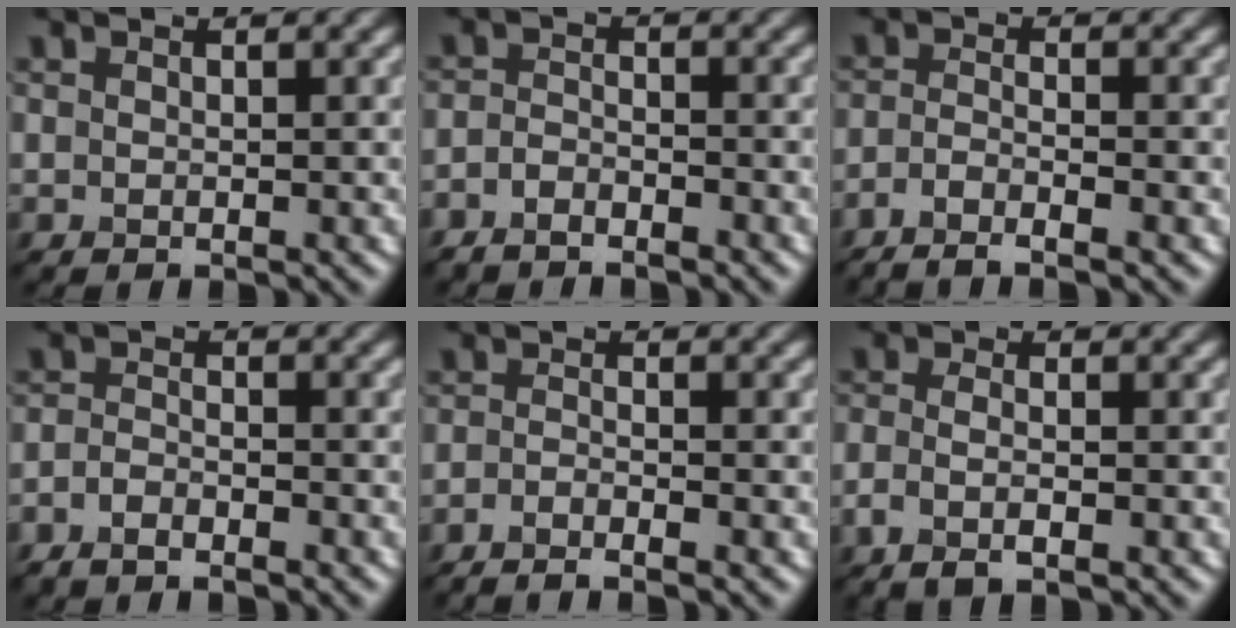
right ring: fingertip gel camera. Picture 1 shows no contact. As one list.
[{"total": 2.1, "force": [-1.7, 0.7, 0.9], "torque": [-0.018, 0.001, -0.038]}, {"total": 3.3, "force": [-2.2, 0.7, 2.3], "torque": [-0.044, -0.003, -0.049]}, {"total": 2.2, "force": [-1.6, 0.8, 1.2], "torque": [-0.025, 0.000, -0.037]}, {"total": 2.6, "force": [-1.7, 0.5, 1.8], "torque": [-0.033, -0.004, -0.041]}, {"total": 2.9, "force": [-1.1, 1.2, 2.4], "torque": [-0.049, -0.010, -0.018]}]